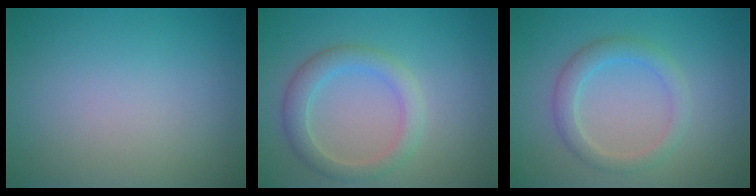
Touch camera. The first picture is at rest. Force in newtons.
{"total": 3.1, "press": 3.1, "slide": 0.0}
{"total": 2.7, "press": 2.7, "slide": 0.3}